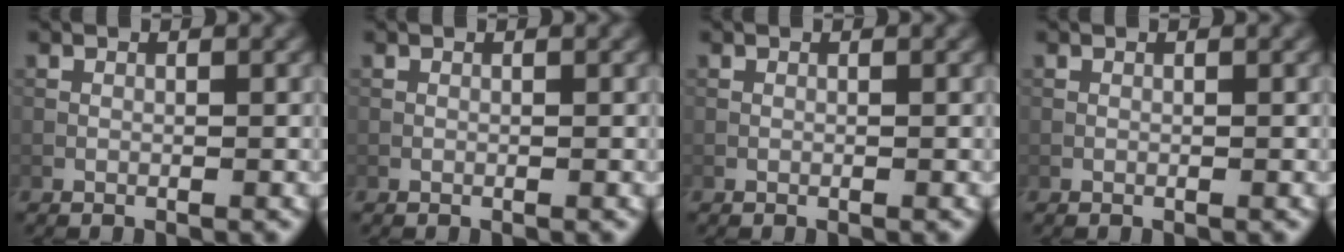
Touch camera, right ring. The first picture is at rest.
{"total": 0.0}
{"total": 0.0}
{"total": 0.0}